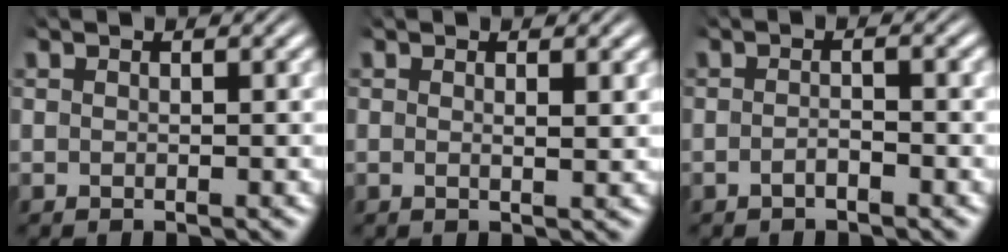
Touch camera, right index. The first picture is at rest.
{"total": 0.8, "force": [0.3, 0.0, 0.7], "torque": [-0.014, -0.007, 0.005]}
{"total": 1.4, "force": [-1.2, 0.2, 0.7], "torque": [-0.011, 0.000, -0.025]}